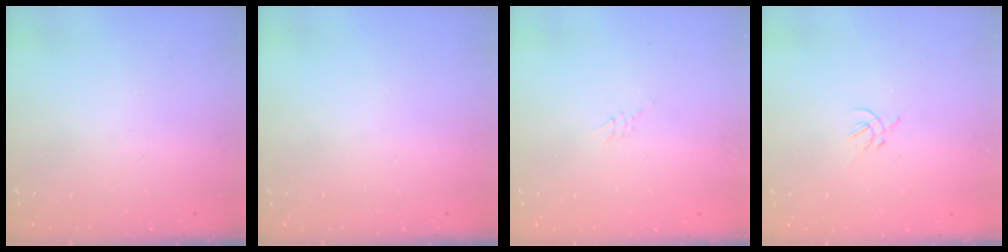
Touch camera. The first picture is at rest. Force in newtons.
{"total": 0.0}
{"total": 2.6, "press": 2.6, "slide": 0.2}
{"total": 1.4, "press": 1.3, "slide": 0.5}